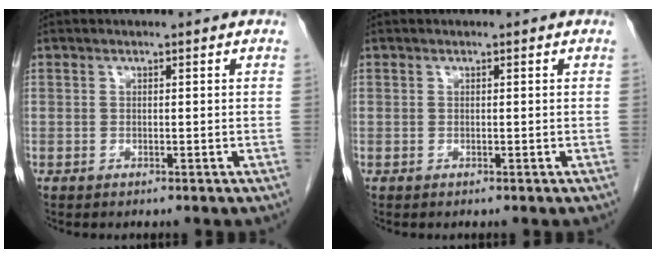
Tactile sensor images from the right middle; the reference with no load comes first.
{"total": 0.0}